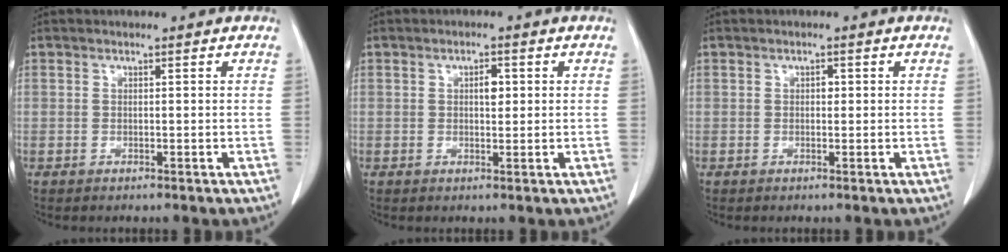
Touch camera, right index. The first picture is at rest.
{"total": 2.1, "force": [0.5, 1.0, 1.8], "torque": [-0.027, 0.002, 0.007]}
{"total": 0.8, "force": [0.1, 0.6, 0.6], "torque": [-0.007, 0.003, 0.000]}